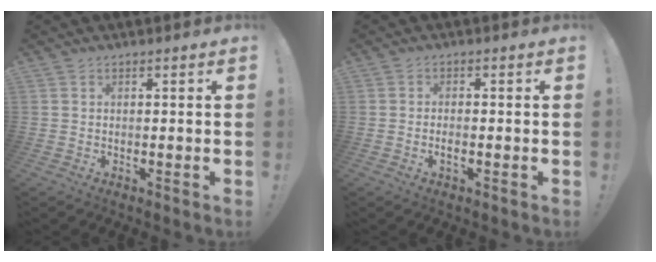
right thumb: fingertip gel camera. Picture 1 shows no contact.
{"total": 1.8, "force": [-1.0, 0.6, 1.4], "torque": [-0.028, 0.005, -0.015]}